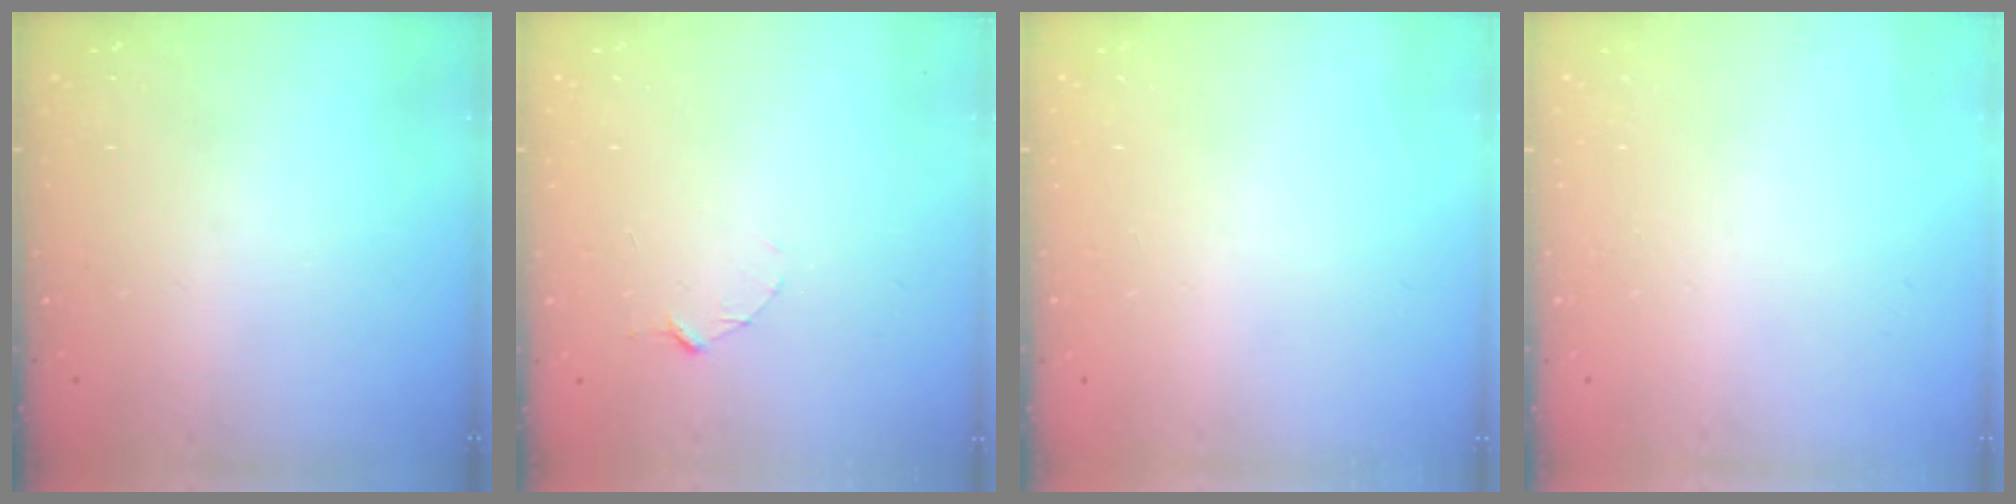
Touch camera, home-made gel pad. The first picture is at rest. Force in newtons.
{"total": 2.9, "press": 2.9, "slide": 0.3}
{"total": 0.0}
{"total": 0.0}